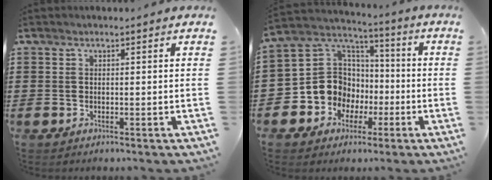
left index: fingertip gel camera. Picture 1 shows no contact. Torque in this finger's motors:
{"motor_torque": [1.63, 0.50, 0.55, 0.08]}